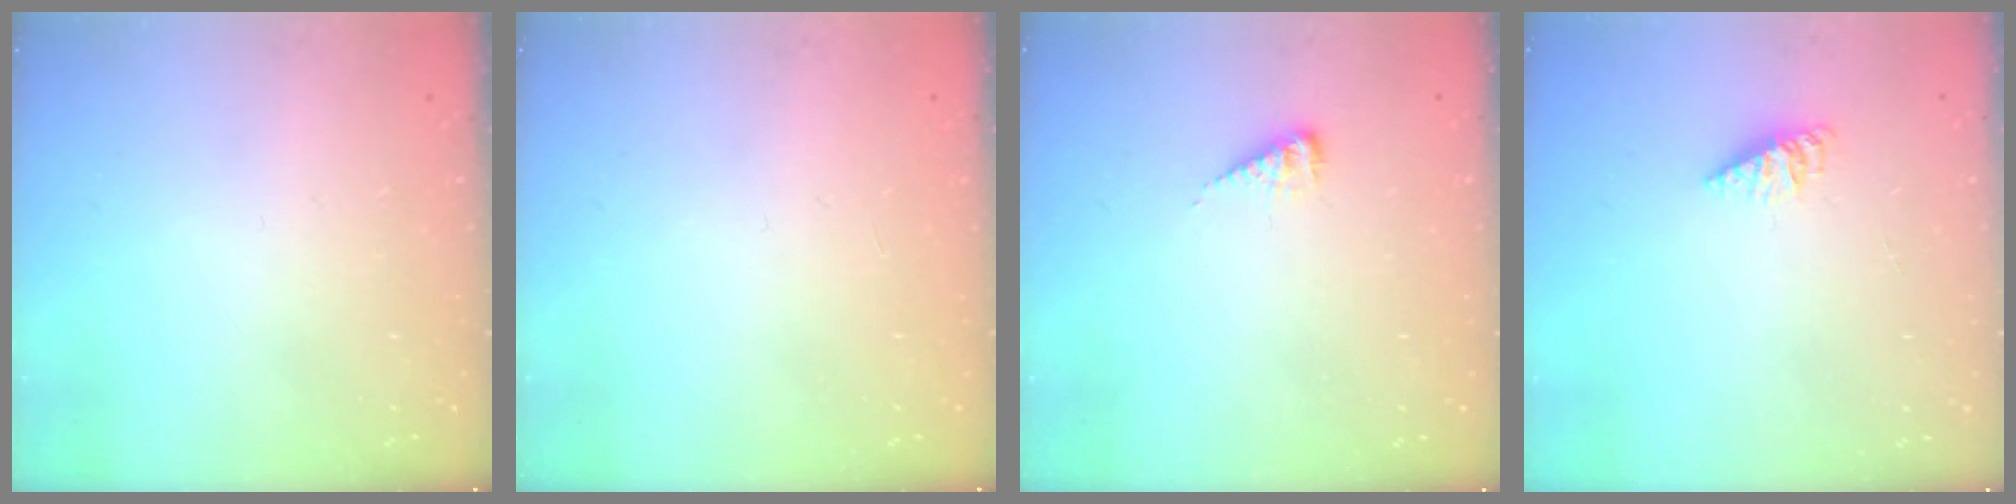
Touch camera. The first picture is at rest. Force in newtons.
{"total": 0.0}
{"total": 4.0, "press": 4.0, "slide": 0.5}
{"total": 2.9, "press": 2.9, "slide": 0.3}